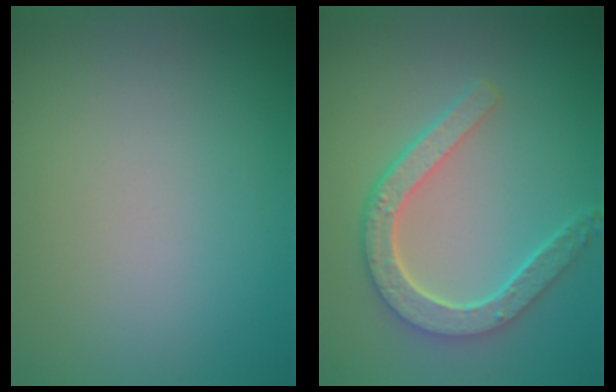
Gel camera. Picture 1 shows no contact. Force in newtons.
{"total": 5.0, "press": 4.0, "slide": 3.1}